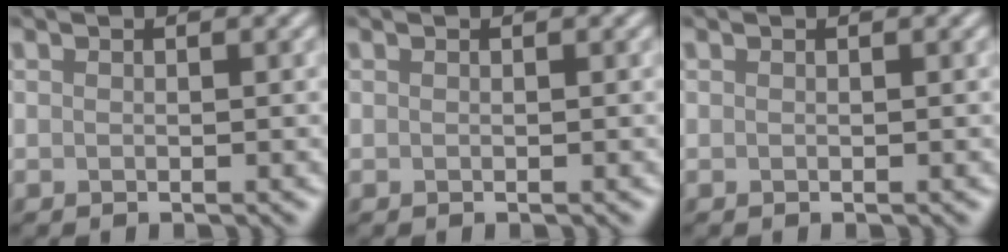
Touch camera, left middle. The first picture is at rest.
{"total": 0.0}
{"total": 0.0}